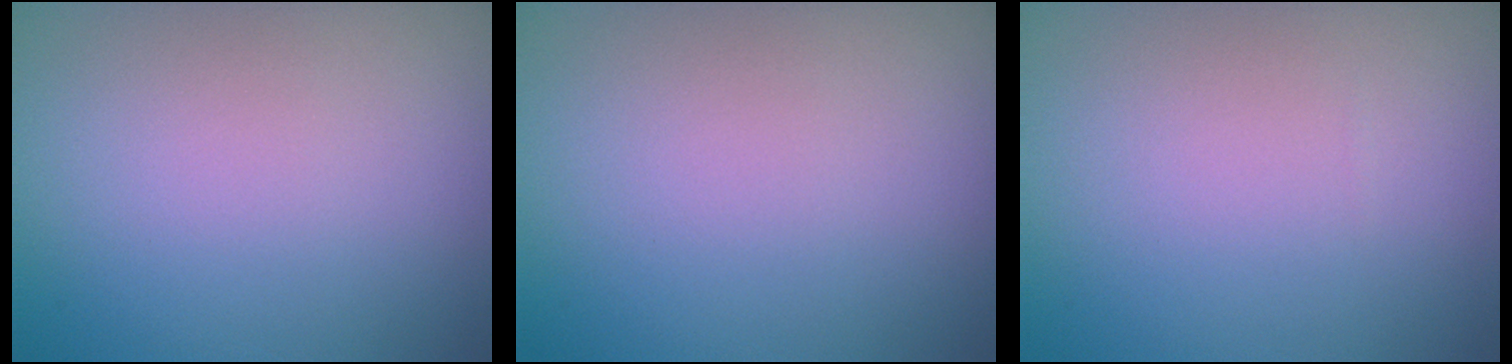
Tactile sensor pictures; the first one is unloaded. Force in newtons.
{"total": 0.0}
{"total": 0.0}